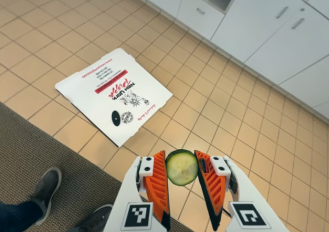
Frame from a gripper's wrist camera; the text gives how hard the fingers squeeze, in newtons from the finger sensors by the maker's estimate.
{"total": 7.7, "left": 7.5, "right": 7.8}